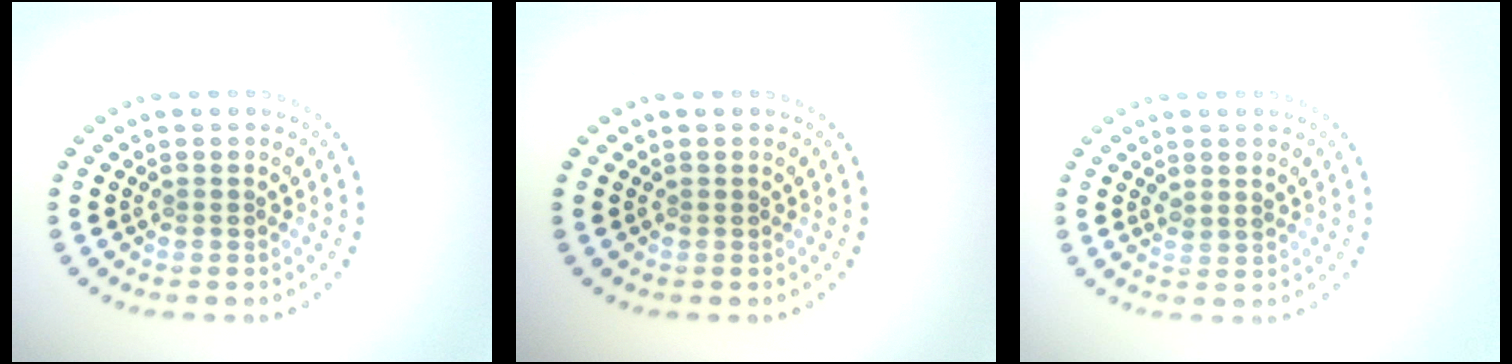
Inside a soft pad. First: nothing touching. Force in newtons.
{"total": 0.0}
{"total": 0.7, "press": 0.5, "slide": 0.5}